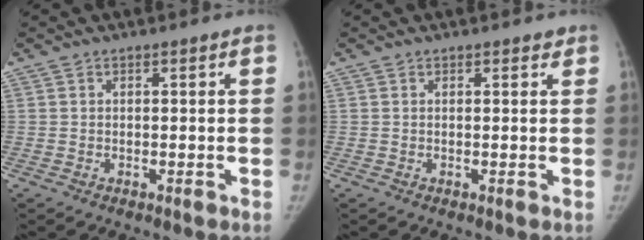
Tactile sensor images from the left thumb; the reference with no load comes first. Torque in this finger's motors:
{"motor_torque": [0.13, -0.02, 0.09, 0.06, 0.05]}